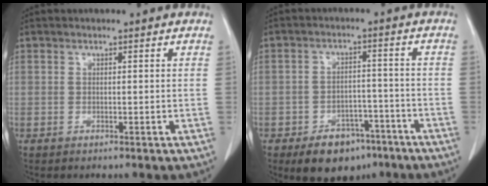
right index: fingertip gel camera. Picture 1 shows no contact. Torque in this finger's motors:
{"motor_torque": [-0.22, -0.14, -0.04, -0.10]}